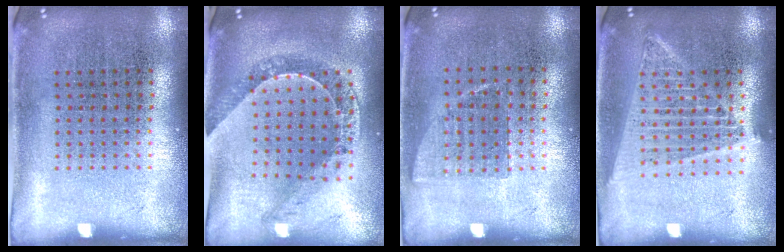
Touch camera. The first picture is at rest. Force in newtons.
{"total": 0.8, "press": 0.7, "slide": 0.1}
{"total": 0.7, "press": 0.6, "slide": 0.4}
{"total": 1.6, "press": 1.5, "slide": 0.7}